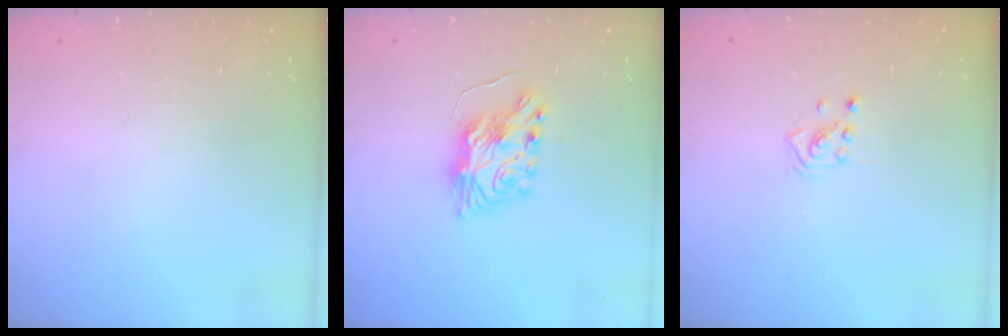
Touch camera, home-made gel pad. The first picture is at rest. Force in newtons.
{"total": 8.2, "press": 8.2, "slide": 0.5}
{"total": 1.4, "press": 1.4, "slide": 0.1}